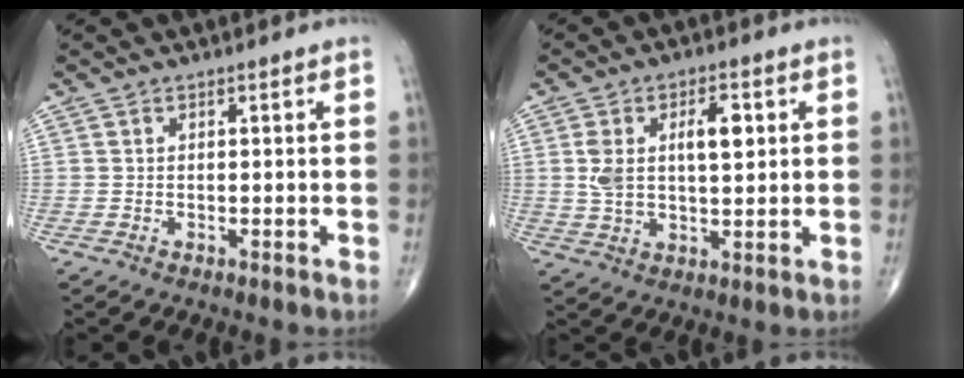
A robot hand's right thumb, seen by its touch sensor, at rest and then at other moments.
{"total": 9.7, "force": [2.2, 4.7, 8.2], "torque": [-0.141, 0.004, 0.041]}